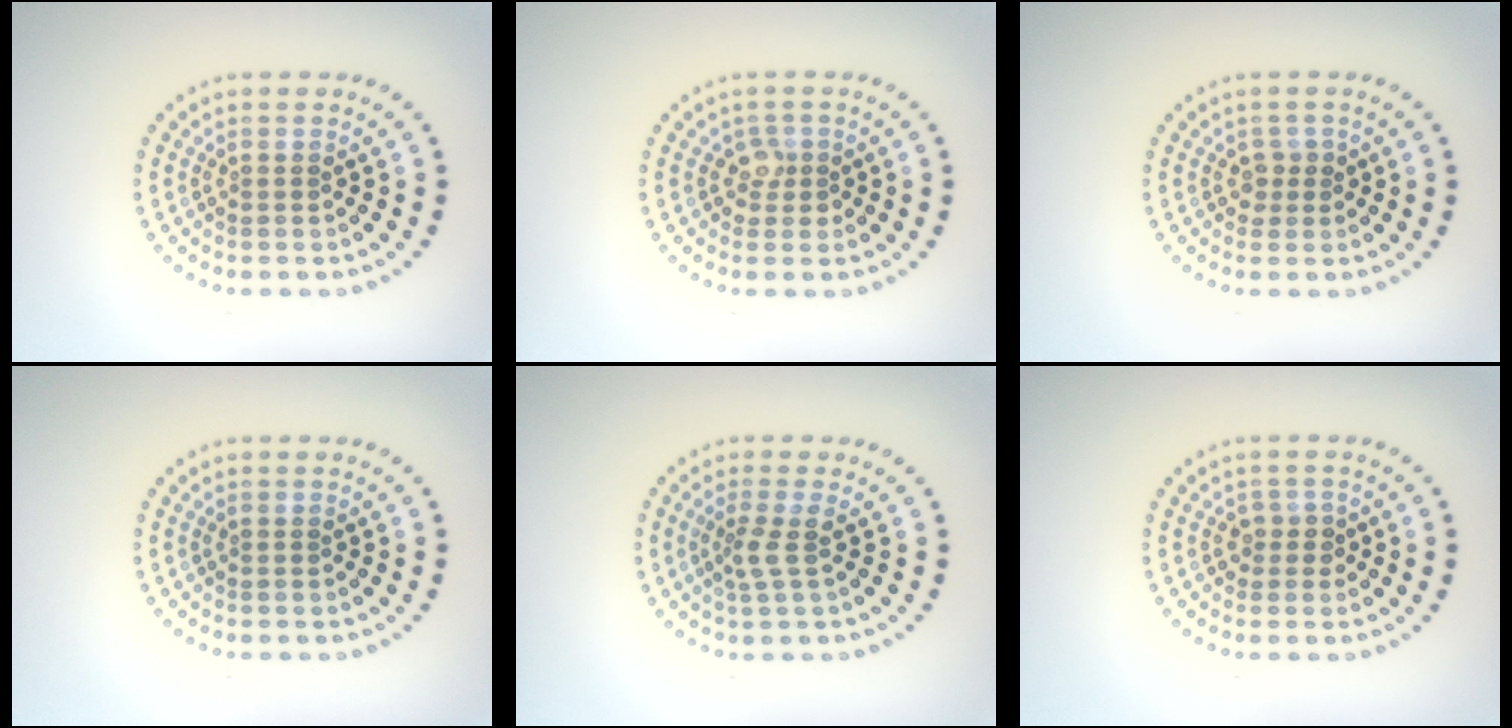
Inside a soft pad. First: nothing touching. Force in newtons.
{"total": 1.7, "press": 1.4, "slide": 0.9}
{"total": 1.4, "press": 1.1, "slide": 0.9}
{"total": 0.0}
{"total": 1.9, "press": 1.5, "slide": 1.3}
{"total": 1.6, "press": 1.2, "slide": 1.0}